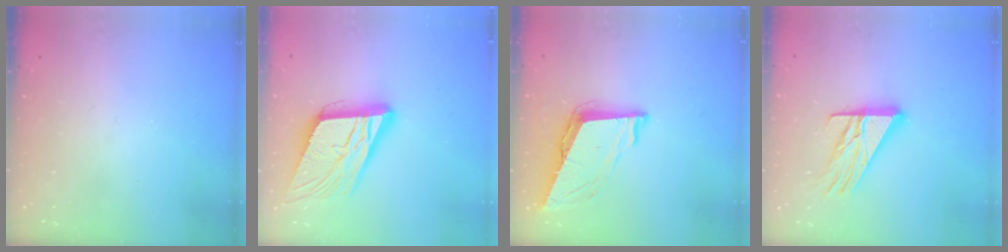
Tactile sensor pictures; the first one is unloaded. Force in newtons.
{"total": 17.9, "press": 17.6, "slide": 3.3}
{"total": 9.3, "press": 8.8, "slide": 3.2}
{"total": 14.6, "press": 14.5, "slide": 1.4}